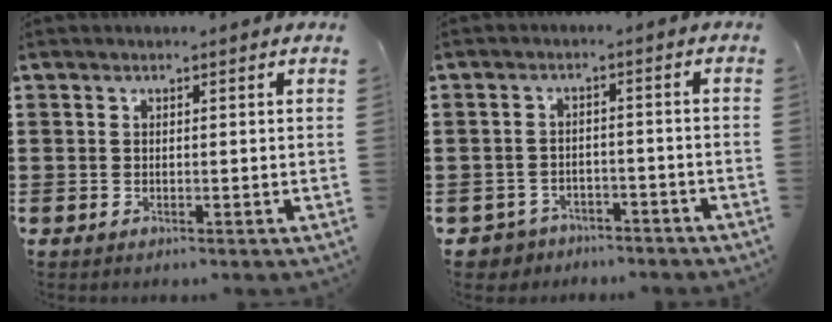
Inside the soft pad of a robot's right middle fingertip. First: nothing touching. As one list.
[{"total": 3.4, "force": [-3.3, 0.9, -0.3], "torque": [-0.004, 0.000, -0.071]}]